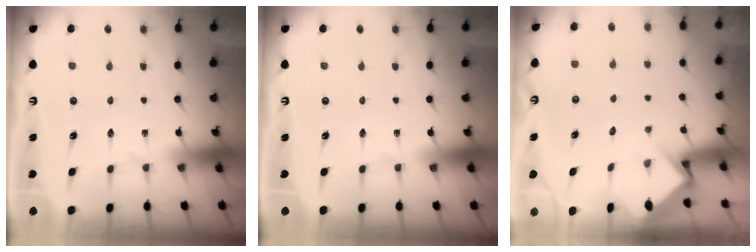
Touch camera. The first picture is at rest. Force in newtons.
{"total": 0.0}
{"total": 3.7, "press": 3.7, "slide": 0.3}